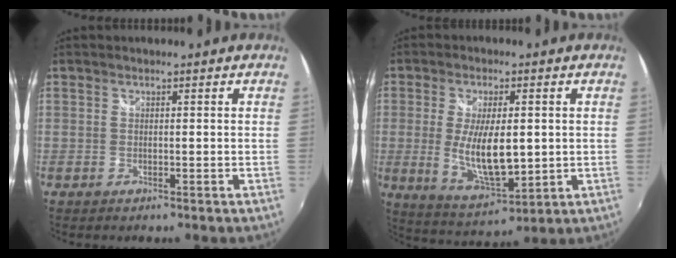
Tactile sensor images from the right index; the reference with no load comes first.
{"total": 12.3, "force": [-0.5, 4.8, 11.3], "torque": [-0.212, -0.020, 0.004]}